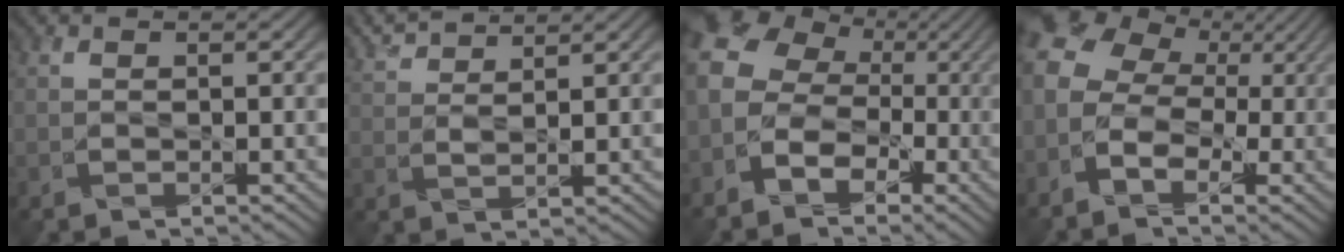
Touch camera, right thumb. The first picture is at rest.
{"total": 4.8, "force": [4.3, 0.3, 2.2], "torque": [-0.065, 0.013, 0.090]}
{"total": 9.6, "force": [-2.2, 7.7, 5.2], "torque": [-0.127, -0.003, -0.051]}
{"total": 9.2, "force": [-0.7, 6.9, 6.0], "torque": [-0.142, 0.008, -0.017]}